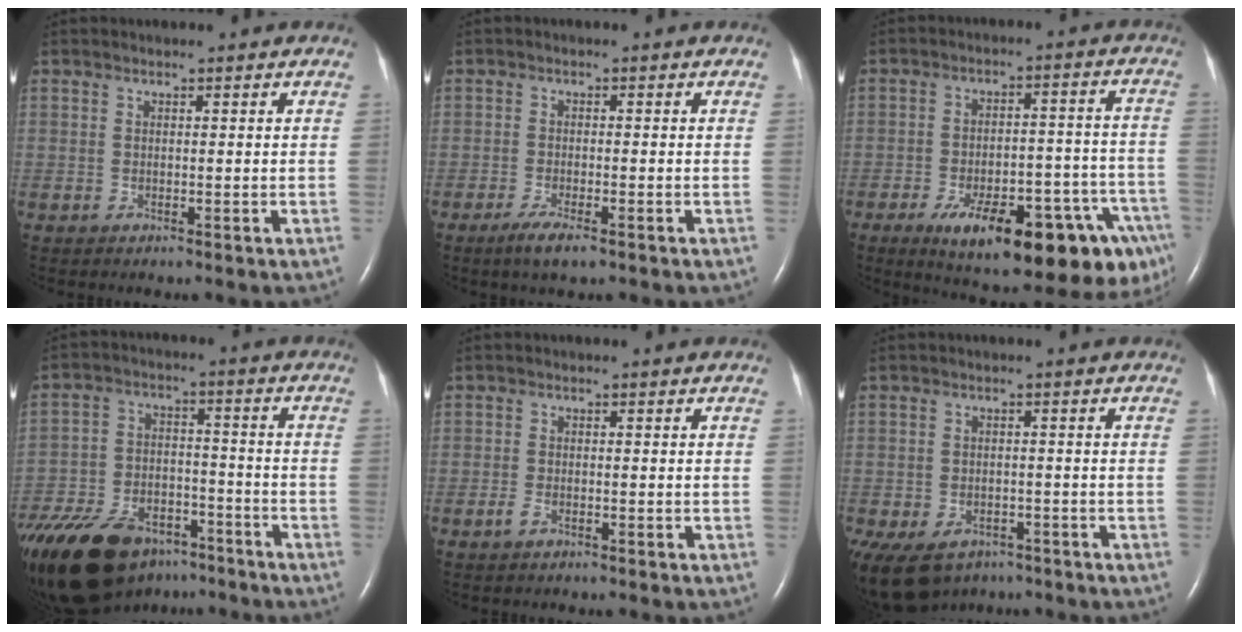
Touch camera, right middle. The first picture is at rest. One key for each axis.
{"total": 3.4, "fx": -2.2, "fy": 0.6, "fz": 2.6, "tx": -0.054, "ty": -0.007, "tz": -0.040}
{"total": 23.6, "fx": -13.8, "fy": 6.6, "fz": 18.0, "tx": -0.159, "ty": 0.023, "tz": -0.182}
{"total": 21.8, "fx": -15.5, "fy": 10.6, "fz": 11.0, "tx": -0.259, "ty": -0.022, "tz": -0.253}
{"total": 1.3, "fx": -0.8, "fy": 0.6, "fz": 0.9, "tx": -0.026, "ty": -0.002, "tz": -0.015}
{"total": 11.3, "fx": -7.4, "fy": 7.3, "fz": 4.5, "tx": -0.122, "ty": -0.012, "tz": -0.099}